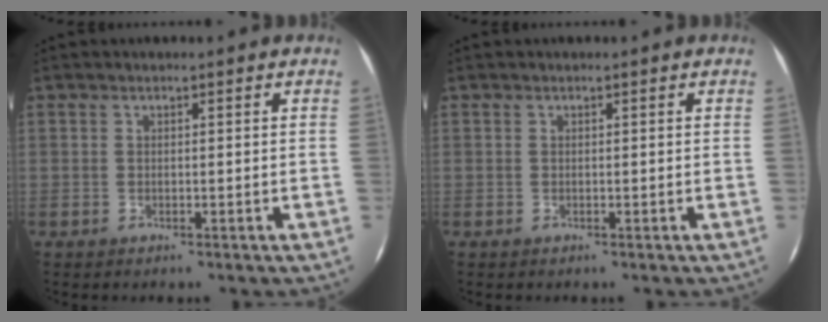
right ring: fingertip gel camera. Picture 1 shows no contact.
{"total": 0.0}